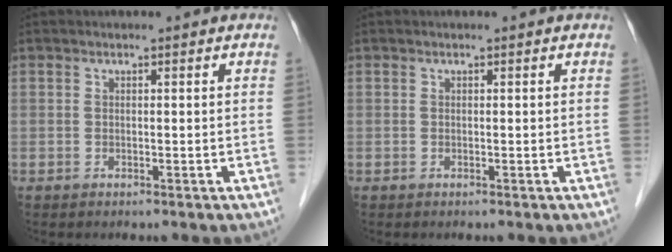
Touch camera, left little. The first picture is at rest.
{"total": 0.0}